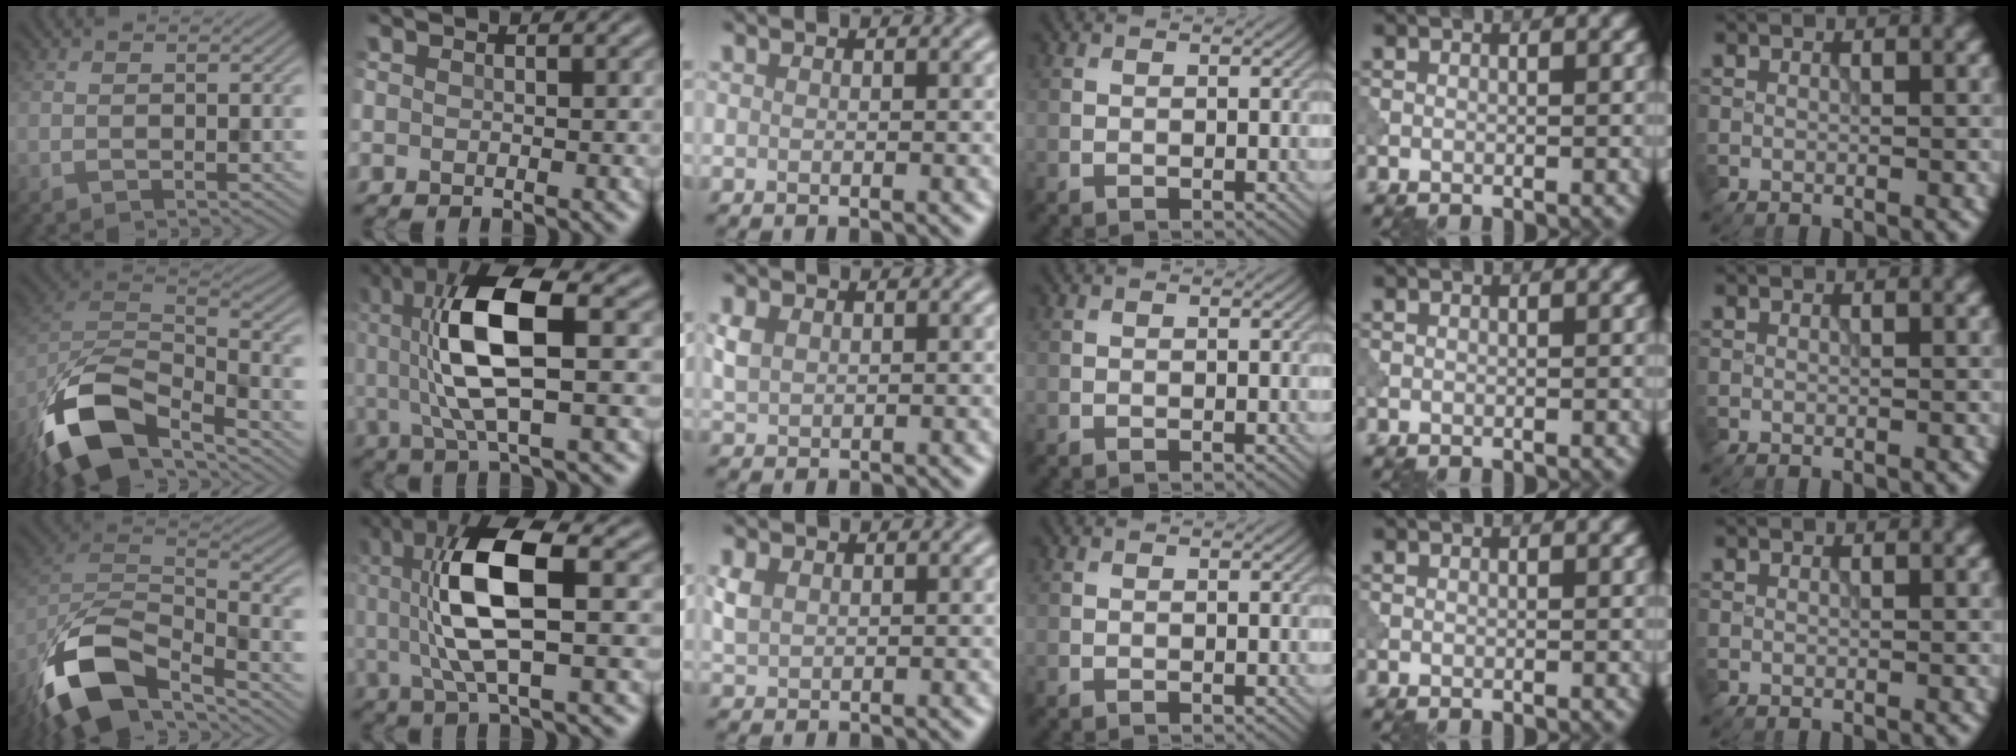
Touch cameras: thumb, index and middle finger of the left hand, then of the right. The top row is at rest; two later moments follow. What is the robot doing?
{"motion": "shake", "object": "bell"}